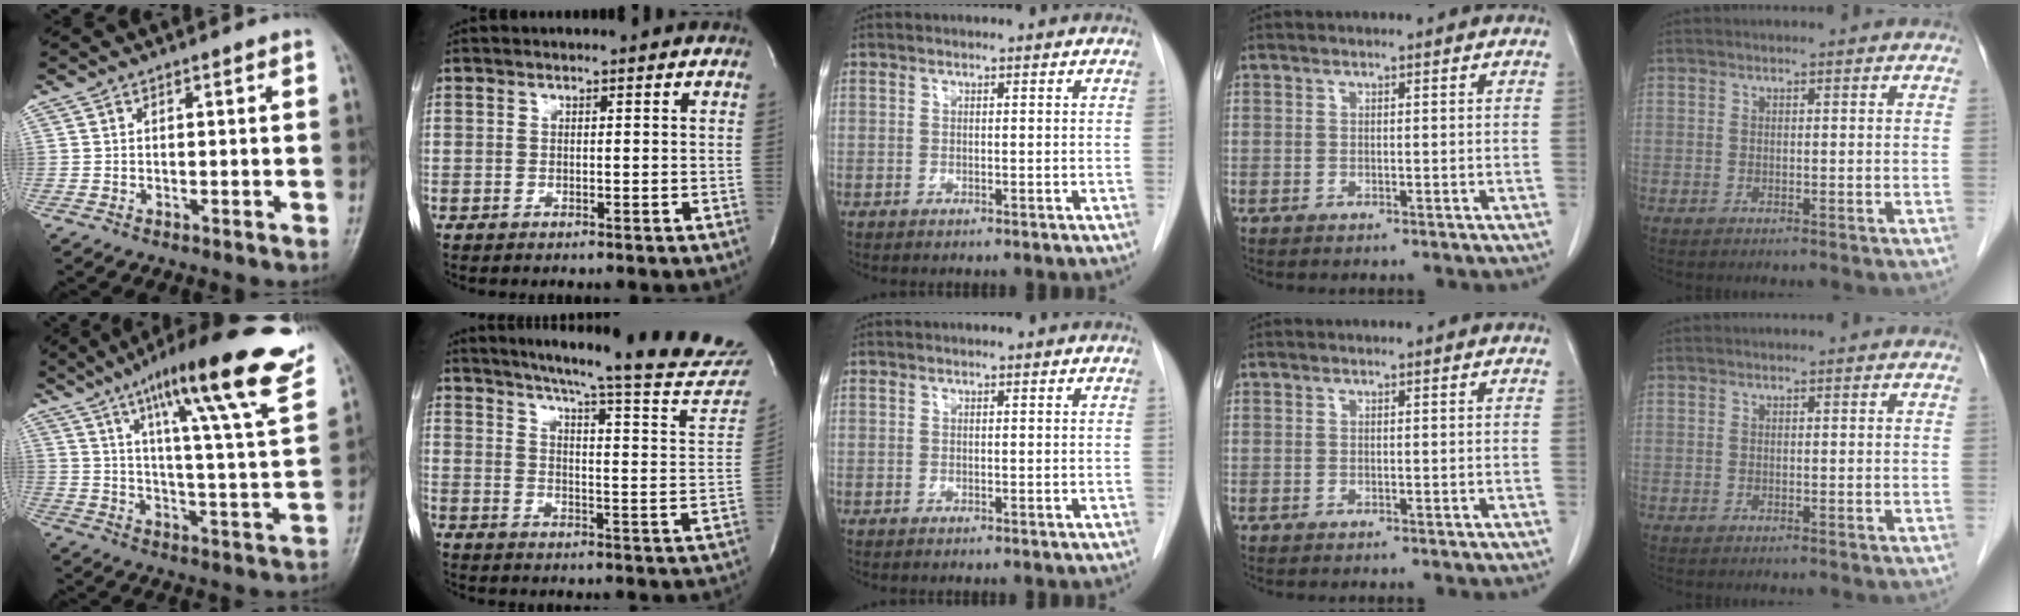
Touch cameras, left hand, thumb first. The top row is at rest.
{"thumb": {"total": 24.5, "force": [14.8, 3.3, 19.2], "torque": [-0.267, -0.038, 0.212]}, "index": {"total": 28.1, "force": [25.3, 0.4, 12.1], "torque": [-0.179, -0.107, 0.304]}}